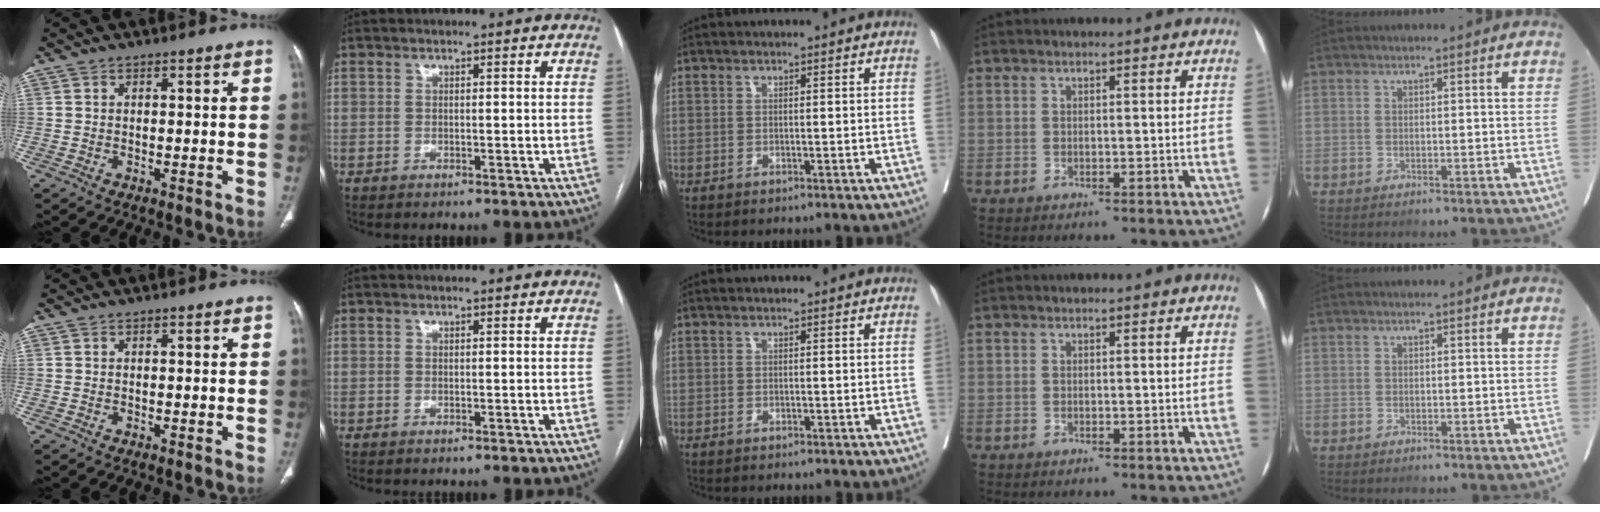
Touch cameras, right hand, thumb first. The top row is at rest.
{}